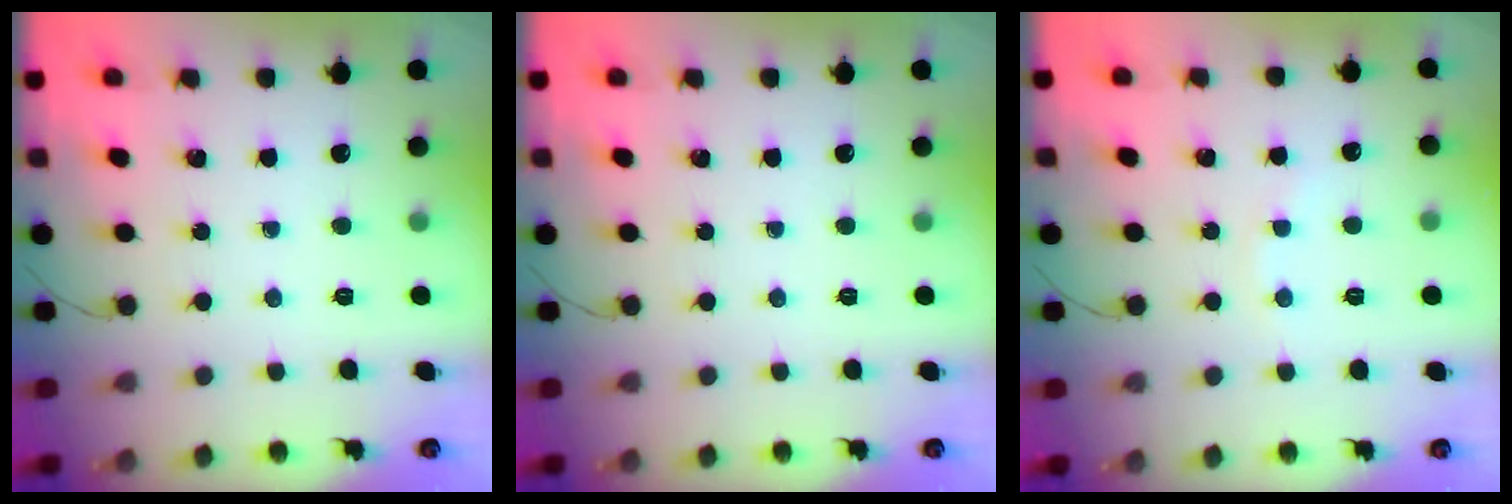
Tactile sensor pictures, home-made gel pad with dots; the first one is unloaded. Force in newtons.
{"total": 0.0}
{"total": 3.0, "press": 2.9, "slide": 0.9}